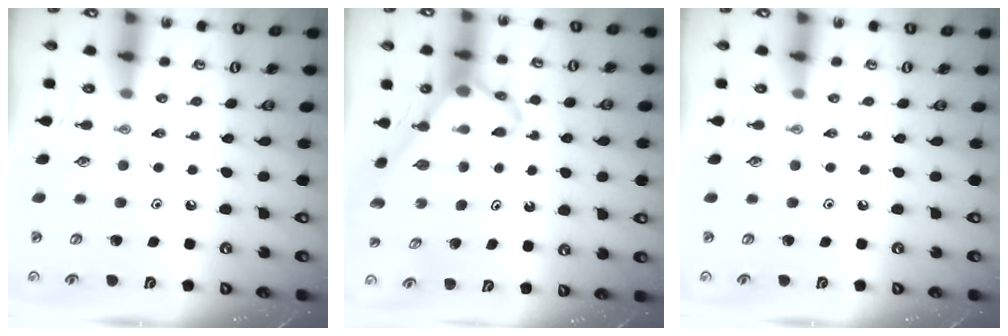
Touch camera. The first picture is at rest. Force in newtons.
{"total": 4.7, "press": 4.6, "slide": 0.4}
{"total": 0.0}